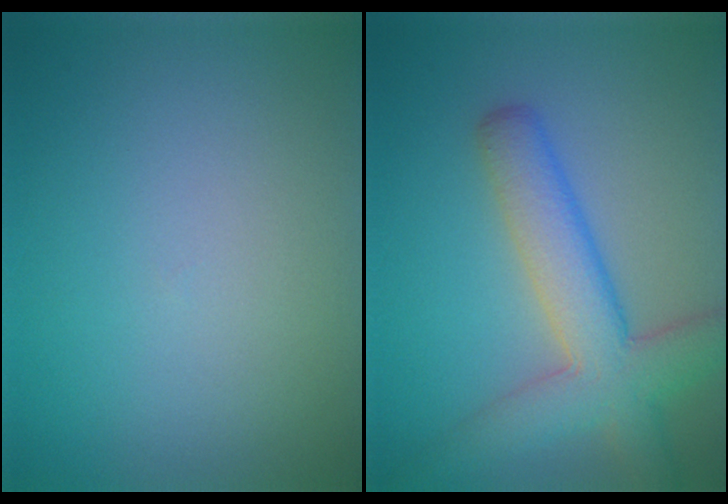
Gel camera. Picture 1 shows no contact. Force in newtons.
{"total": 6.5, "press": 6.5, "slide": 0.3}